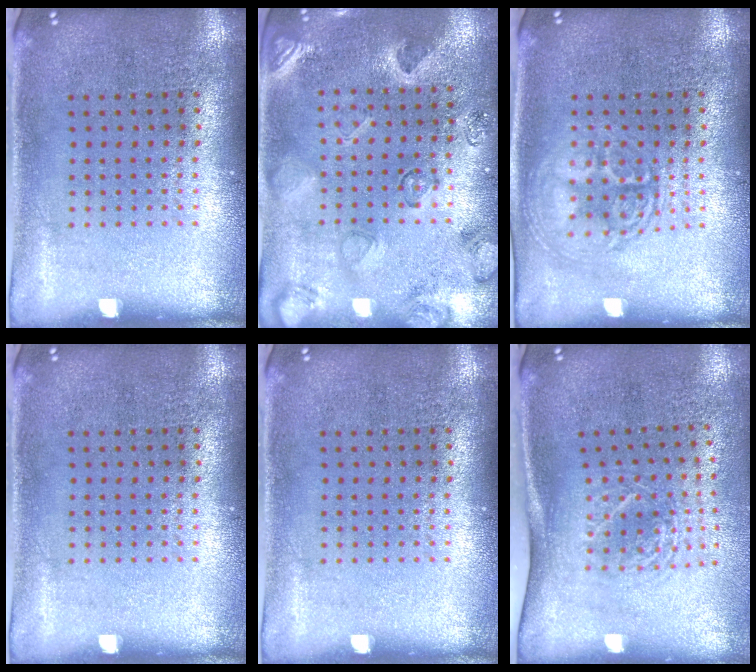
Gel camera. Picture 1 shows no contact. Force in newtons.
{"total": 2.2, "press": 1.8, "slide": 1.3}
{"total": 1.7, "press": 1.7, "slide": 0.3}
{"total": 0.0}
{"total": 0.0}
{"total": 1.8, "press": 1.3, "slide": 1.2}